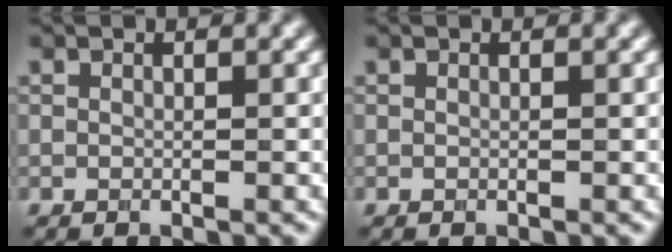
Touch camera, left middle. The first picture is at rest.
{"total": 0.0}